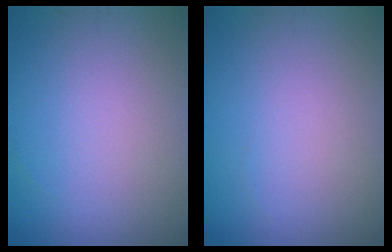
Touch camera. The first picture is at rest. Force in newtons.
{"total": 0.0}